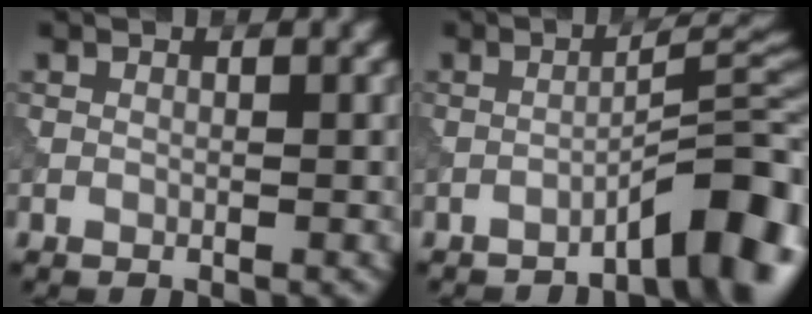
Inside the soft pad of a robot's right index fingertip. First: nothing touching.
{"total": 7.4, "force": [-4.5, 1.3, 5.7], "torque": [-0.071, 0.025, -0.069]}